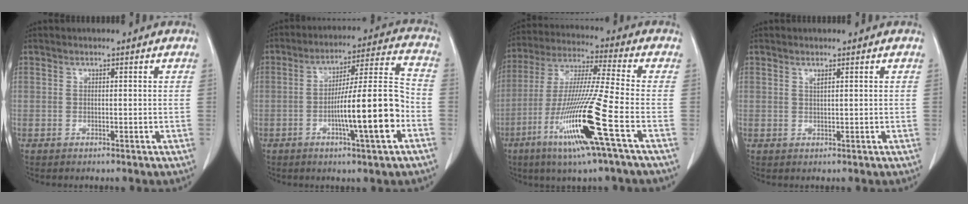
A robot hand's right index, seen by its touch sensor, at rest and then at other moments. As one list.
[{"total": 13.8, "force": [-4.4, 0.3, 13.0], "torque": [-0.209, 0.010, -0.071]}, {"total": 16.8, "force": [-6.8, -1.3, 15.4], "torque": [-0.319, -0.028, -0.132]}, {"total": 0.7, "force": [0.5, 0.0, 0.6], "torque": [-0.014, -0.004, 0.010]}]